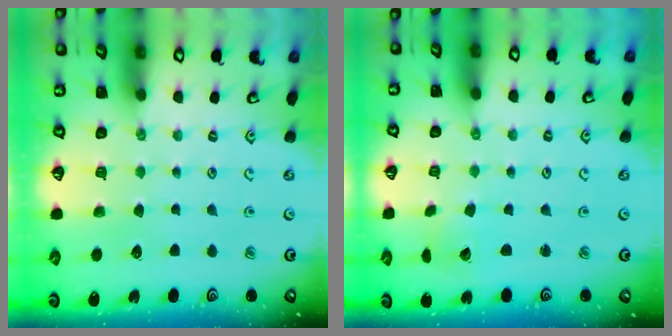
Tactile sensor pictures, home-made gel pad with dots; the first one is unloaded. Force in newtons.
{"total": 2.3, "press": 2.3, "slide": 0.3}